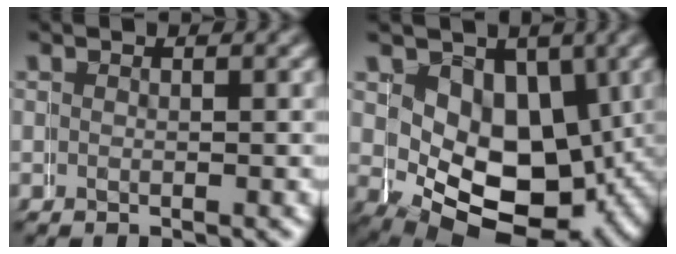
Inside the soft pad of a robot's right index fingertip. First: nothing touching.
{"total": 12.6, "force": [-1.2, 10.0, 7.5], "torque": [-0.137, -0.062, 0.003]}